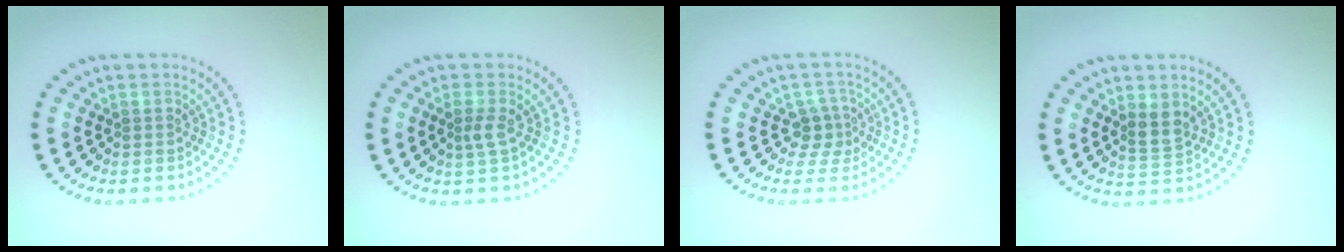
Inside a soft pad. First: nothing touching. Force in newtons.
{"total": 1.4, "press": 1.1, "slide": 0.9}
{"total": 2.0, "press": 1.4, "slide": 1.4}
{"total": 2.0, "press": 1.7, "slide": 1.0}